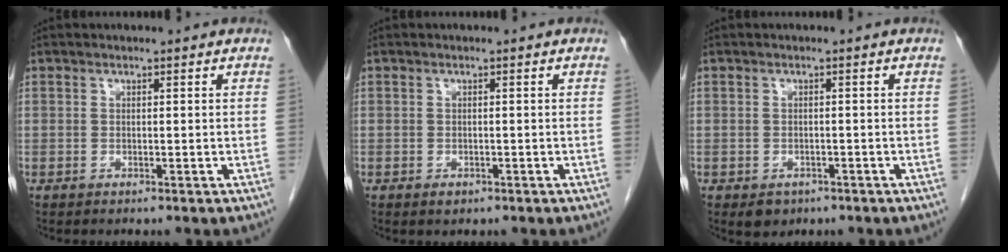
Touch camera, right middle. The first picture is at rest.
{"total": 1.0, "force": [-0.5, 0.7, 0.5], "torque": [-0.006, 0.001, -0.003]}
{"total": 2.5, "force": [-1.5, 1.9, 0.8], "torque": [-0.009, 0.003, -0.013]}